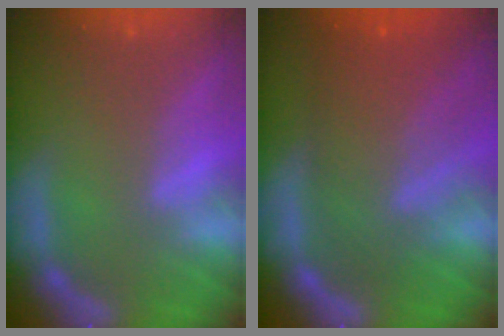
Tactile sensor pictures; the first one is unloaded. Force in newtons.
{"total": 9.0}